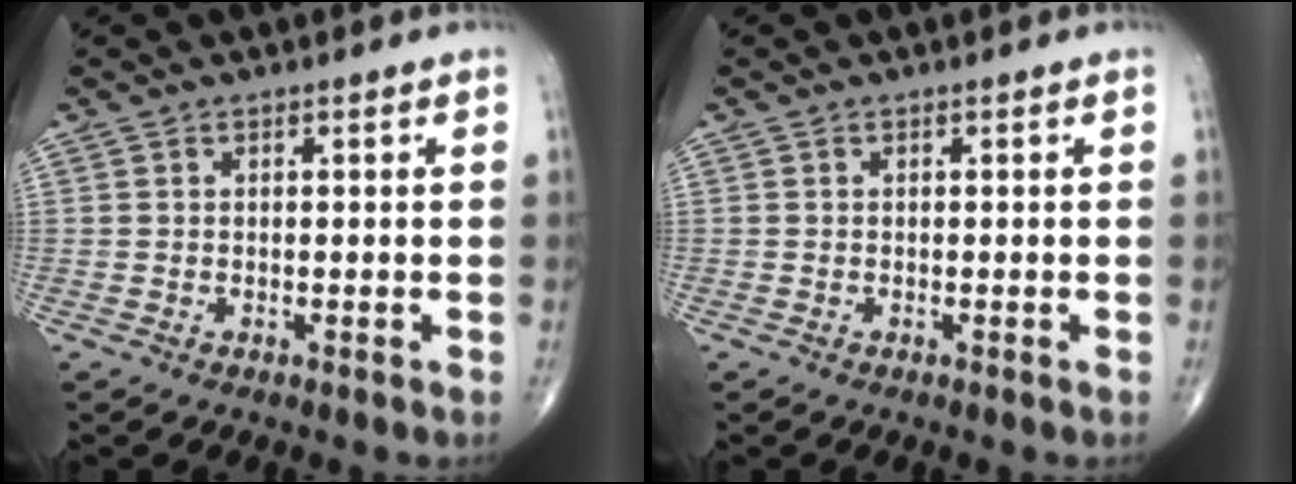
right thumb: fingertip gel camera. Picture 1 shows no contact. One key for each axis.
{"total": 0.0}